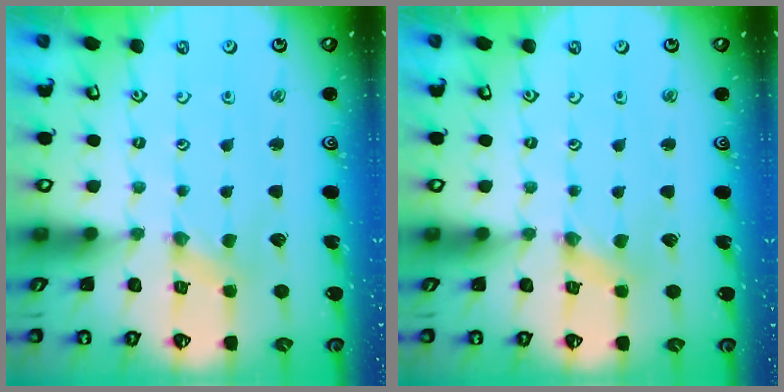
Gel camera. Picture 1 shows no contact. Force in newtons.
{"total": 0.0}